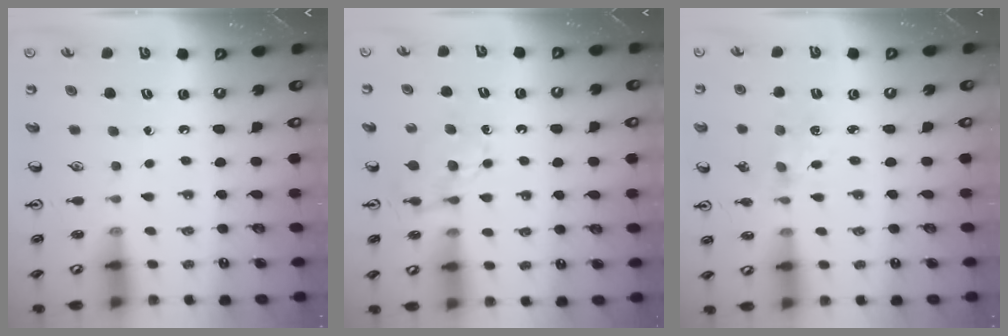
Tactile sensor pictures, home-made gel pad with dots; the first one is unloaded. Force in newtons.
{"total": 6.0, "press": 6.0, "slide": 0.5}
{"total": 1.7, "press": 1.7, "slide": 0.1}